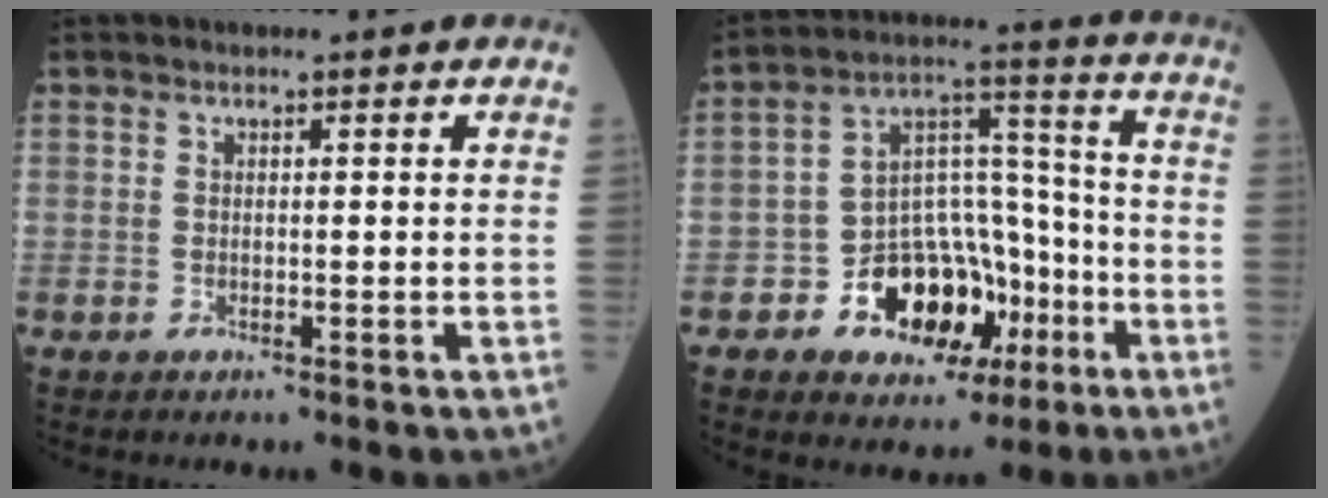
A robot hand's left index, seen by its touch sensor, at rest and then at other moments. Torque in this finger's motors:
{"motor_torque": [0.52, 0.44, 0.26, 0.06]}